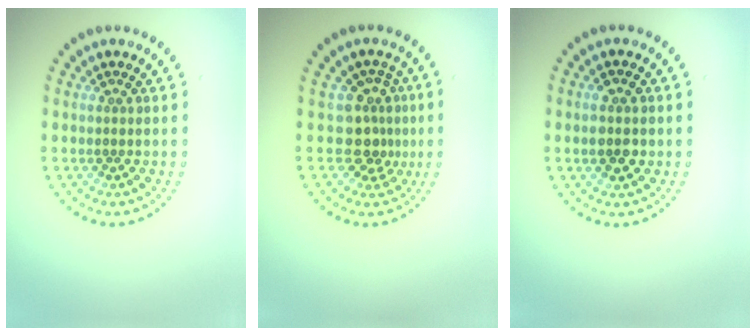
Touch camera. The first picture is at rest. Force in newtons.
{"total": 3.0, "press": 2.2, "slide": 2.1}
{"total": 2.8, "press": 2.8, "slide": 0.1}